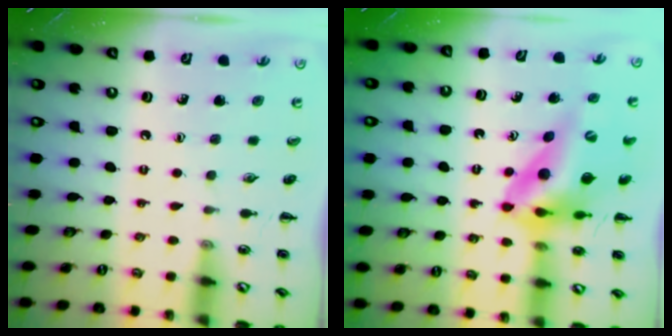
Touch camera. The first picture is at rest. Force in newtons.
{"total": 13.1, "press": 12.4, "slide": 4.1}